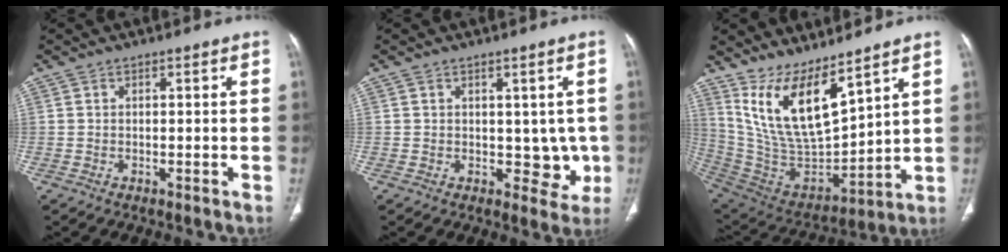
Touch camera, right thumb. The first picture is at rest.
{"total": 5.0, "force": [-0.2, 3.8, 3.3], "torque": [-0.001, -0.004, 0.004]}
{"total": 16.5, "force": [11.0, 5.2, 11.2], "torque": [-0.184, -0.072, 0.236]}